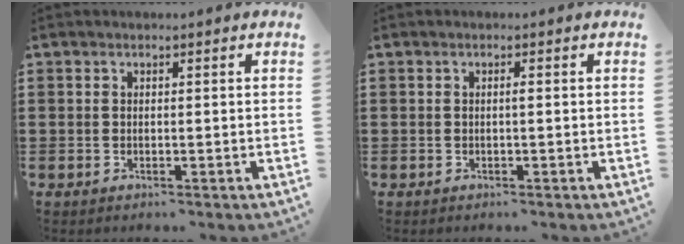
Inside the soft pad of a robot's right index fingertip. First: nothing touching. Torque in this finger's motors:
{"motor_torque": [0.47, -0.19, 0.01, 0.04]}